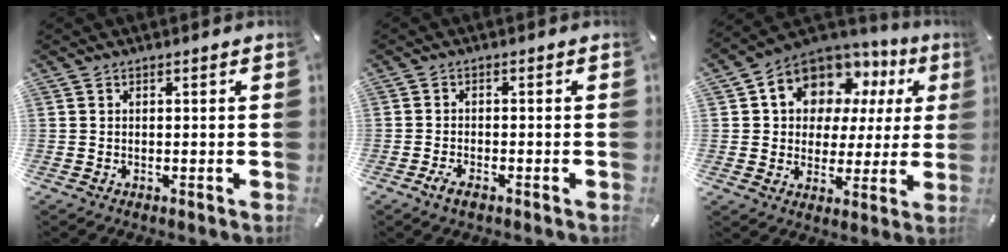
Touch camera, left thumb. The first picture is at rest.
{"total": 2.7, "force": [-1.7, 1.3, 1.8], "torque": [-0.036, 0.005, -0.033]}
{"total": 11.2, "force": [5.6, 9.0, 3.7], "torque": [-0.085, -0.036, 0.108]}